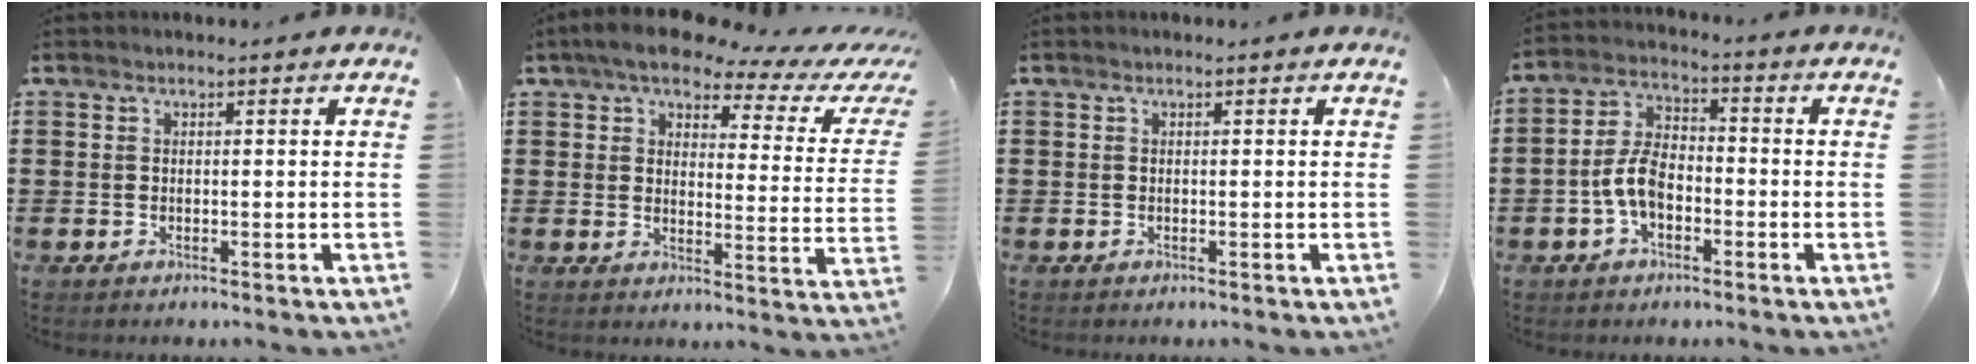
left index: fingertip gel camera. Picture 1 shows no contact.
{"total": 6.1, "force": [4.8, 1.8, 3.3], "torque": [-0.076, -0.021, 0.077]}
{"total": 0.0}
{"total": 6.3, "force": [-2.2, 3.4, 4.9], "torque": [-0.118, 0.001, -0.049]}